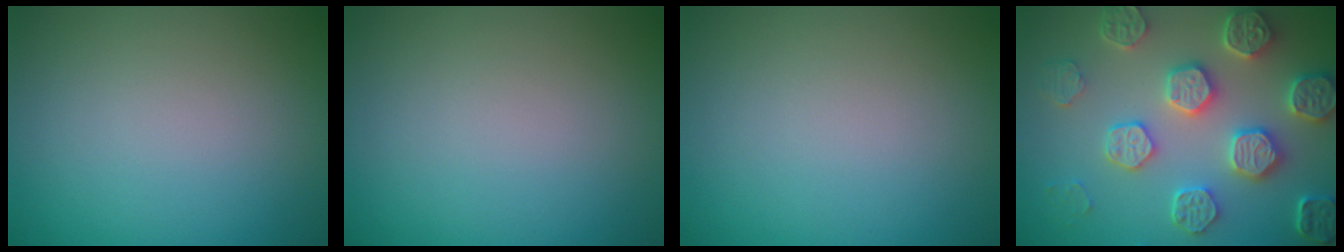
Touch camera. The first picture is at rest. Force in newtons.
{"total": 0.0}
{"total": 0.0}
{"total": 6.7, "press": 5.8, "slide": 3.4}